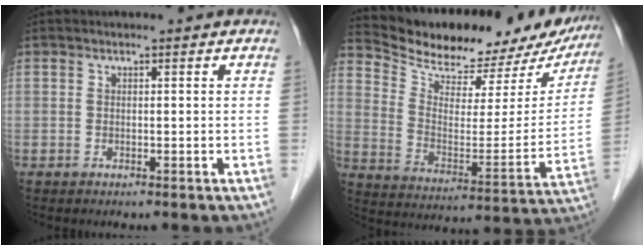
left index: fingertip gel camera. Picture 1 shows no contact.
{"total": 22.7, "force": [20.4, 6.6, 7.4], "torque": [-0.108, -0.028, 0.281]}